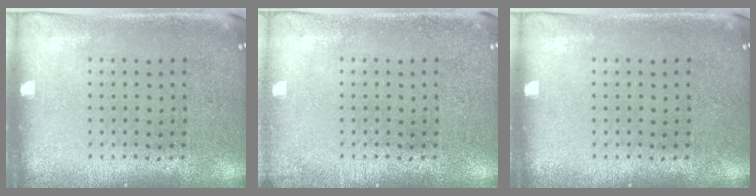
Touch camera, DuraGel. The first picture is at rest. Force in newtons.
{"total": 0.9, "press": 0.9, "slide": 0.1}
{"total": 0.0}